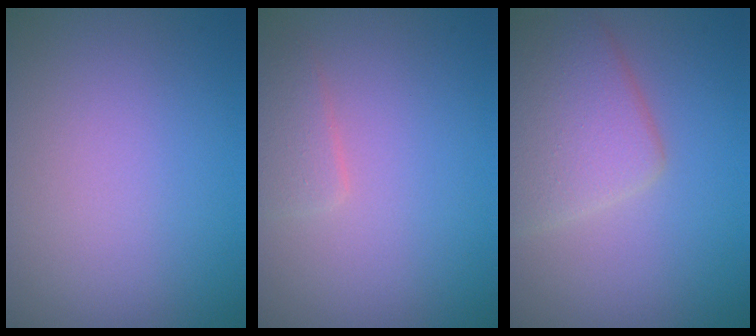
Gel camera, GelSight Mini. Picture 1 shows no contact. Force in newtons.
{"total": 1.7, "press": 1.7, "slide": 0.1}
{"total": 5.2, "press": 5.1, "slide": 0.3}